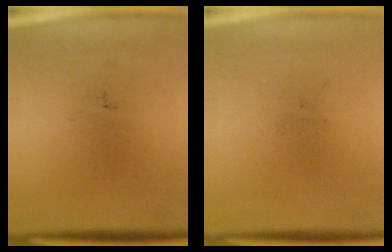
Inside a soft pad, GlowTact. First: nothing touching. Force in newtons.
{"total": 0.0}